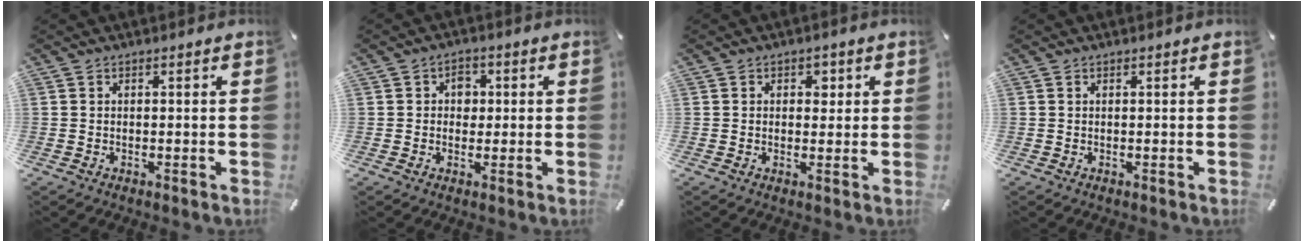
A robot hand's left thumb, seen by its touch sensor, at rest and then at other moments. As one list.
[{"total": 3.7, "force": [0.0, 3.2, 2.0], "torque": [-0.017, 0.000, -0.007]}, {"total": 2.7, "force": [0.6, 2.1, 1.5], "torque": [-0.001, -0.005, -0.001]}, {"total": 0.0}]